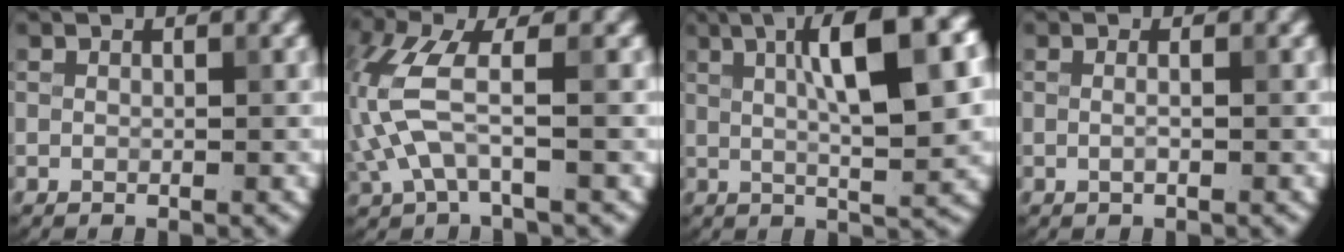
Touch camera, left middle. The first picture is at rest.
{"total": 4.9, "force": [-0.4, 1.5, 4.6], "torque": [-0.123, 0.007, -0.011]}
{"total": 10.4, "force": [2.8, 2.4, 9.7], "torque": [-0.132, 0.014, 0.043]}
{"total": 1.2, "force": [0.2, 0.4, 1.1], "torque": [-0.013, -0.014, -0.009]}